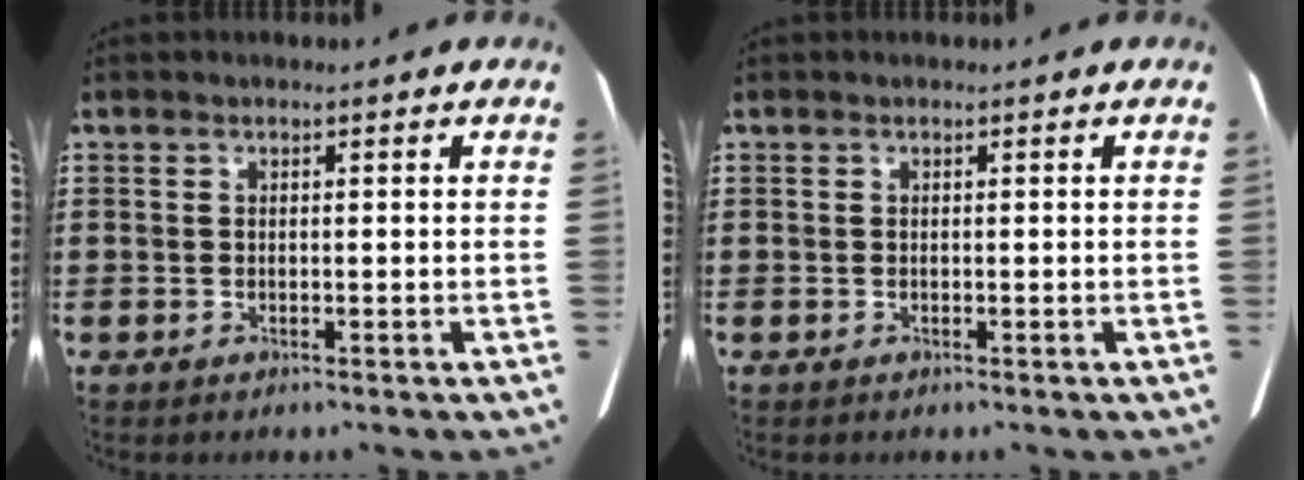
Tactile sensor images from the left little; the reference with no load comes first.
{"total": 0.0}